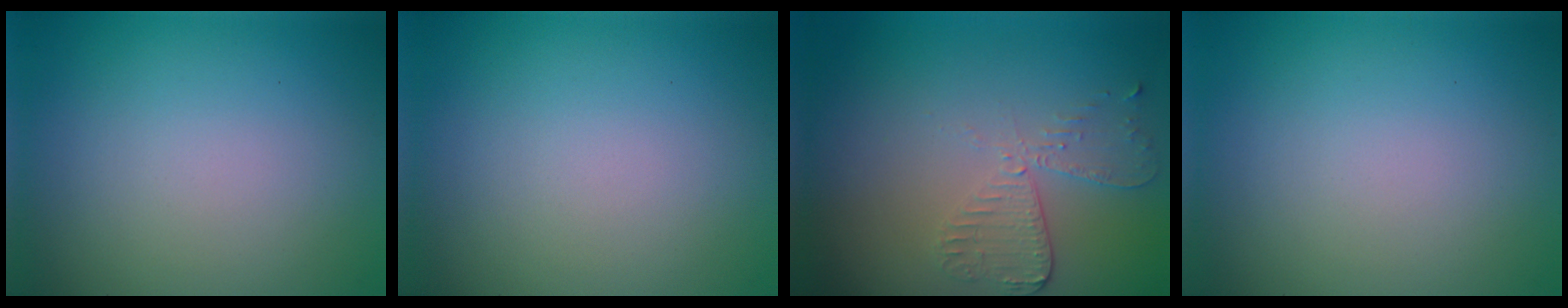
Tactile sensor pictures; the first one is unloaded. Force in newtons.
{"total": 0.0}
{"total": 2.9, "press": 2.6, "slide": 1.3}
{"total": 0.0}